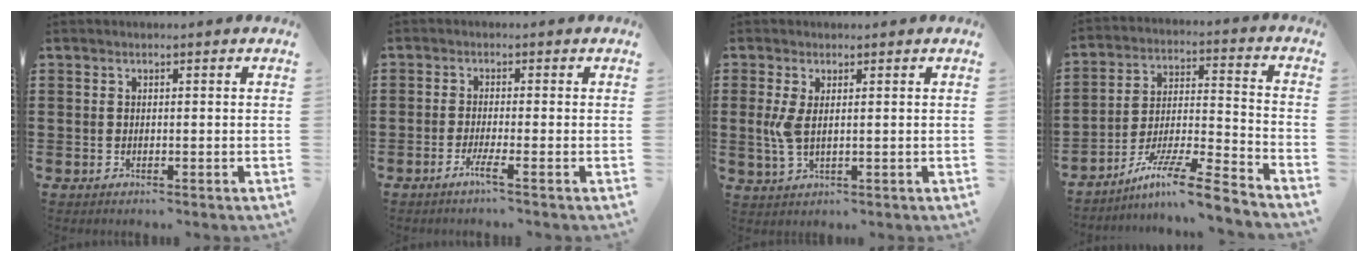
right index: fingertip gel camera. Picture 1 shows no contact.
{"total": 2.9, "force": [-1.8, -0.2, 2.2], "torque": [-0.045, -0.007, -0.035]}
{"total": 3.5, "force": [0.8, 1.4, 3.1], "torque": [-0.080, -0.001, 0.008]}
{"total": 10.1, "force": [-8.1, 0.2, 6.1], "torque": [-0.108, 0.004, -0.160]}